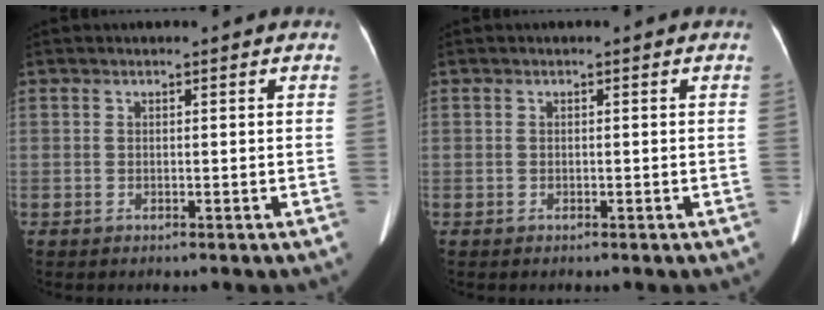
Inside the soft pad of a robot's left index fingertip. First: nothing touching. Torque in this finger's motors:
{"motor_torque": [0.06, 0.06, 0.08, 0.01]}